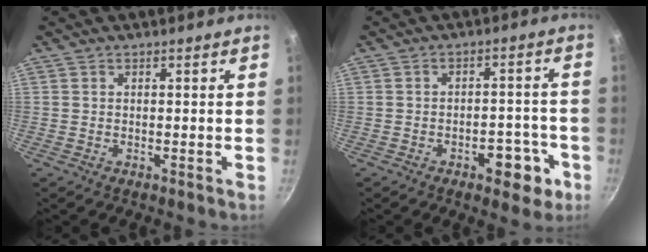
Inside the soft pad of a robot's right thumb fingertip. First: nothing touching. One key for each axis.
{"total": 7.9, "fx": -3.8, "fy": 4.1, "fz": 5.6, "tx": -0.047, "ty": 0.028, "tz": -0.042}